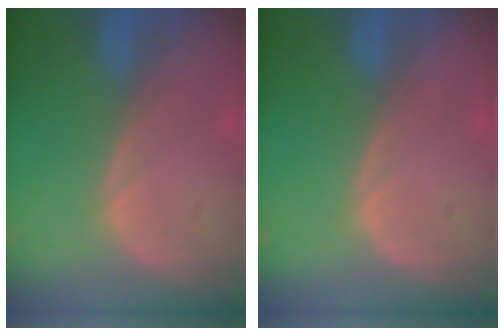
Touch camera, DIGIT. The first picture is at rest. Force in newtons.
{"total": 0.0}